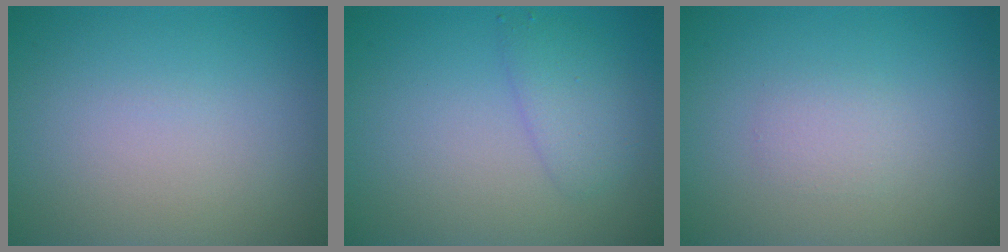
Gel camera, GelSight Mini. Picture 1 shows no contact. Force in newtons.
{"total": 2.1, "press": 2.1, "slide": 0.1}
{"total": 1.2, "press": 1.2, "slide": 0.0}